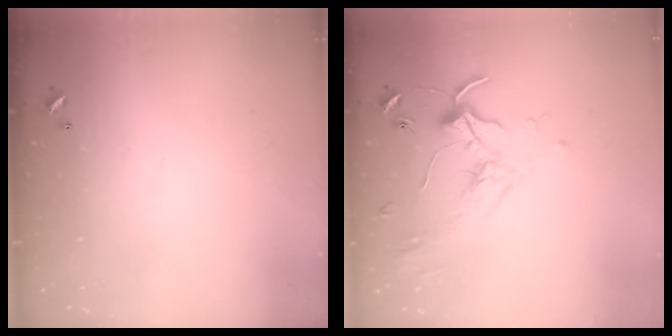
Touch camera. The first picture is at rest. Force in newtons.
{"total": 1.6, "press": 1.6, "slide": 0.4}